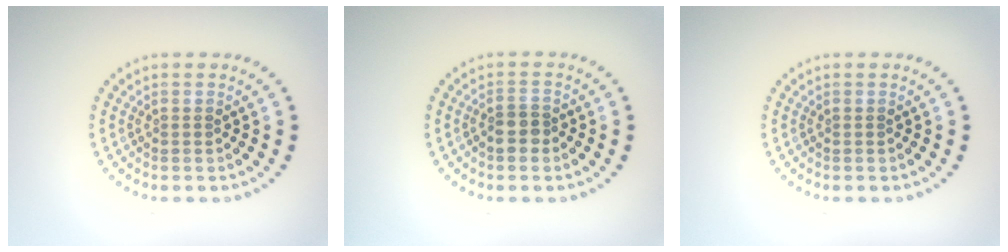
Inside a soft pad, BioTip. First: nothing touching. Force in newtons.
{"total": 2.0, "press": 1.7, "slide": 1.0}
{"total": 0.0}